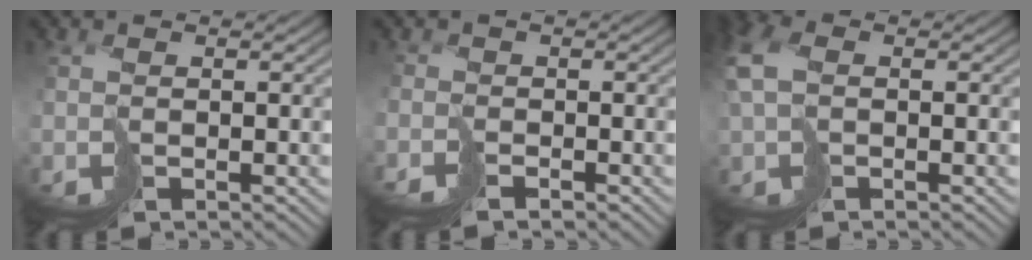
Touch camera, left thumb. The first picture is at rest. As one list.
[{"total": 1.3, "force": [-1.1, -0.3, -0.7], "torque": [0.031, 0.002, -0.022]}, {"total": 4.6, "force": [0.3, 3.2, 3.2], "torque": [-0.095, 0.001, 0.002]}]